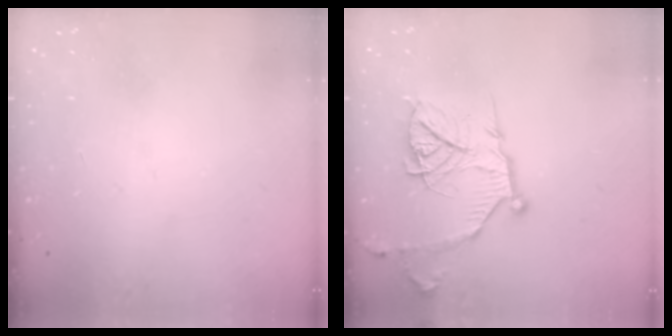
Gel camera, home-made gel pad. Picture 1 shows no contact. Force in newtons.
{"total": 15.2, "press": 15.2, "slide": 1.1}